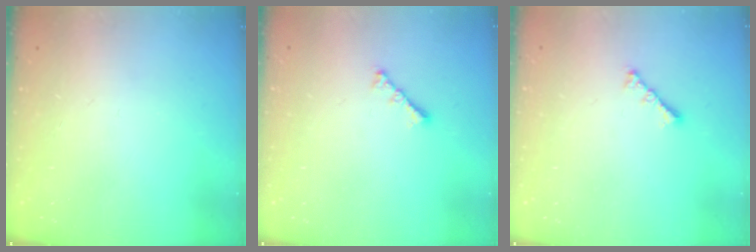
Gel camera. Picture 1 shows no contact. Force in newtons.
{"total": 2.4, "press": 2.3, "slide": 0.6}
{"total": 2.4, "press": 2.3, "slide": 0.6}